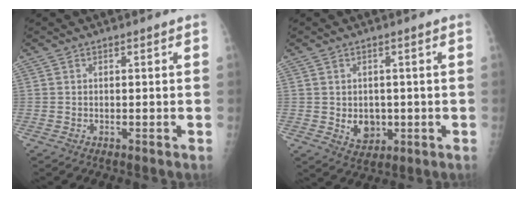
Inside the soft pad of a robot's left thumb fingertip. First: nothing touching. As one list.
[{"total": 5.0, "force": [-0.4, 4.0, 2.9], "torque": [-0.021, -0.004, 0.008]}]